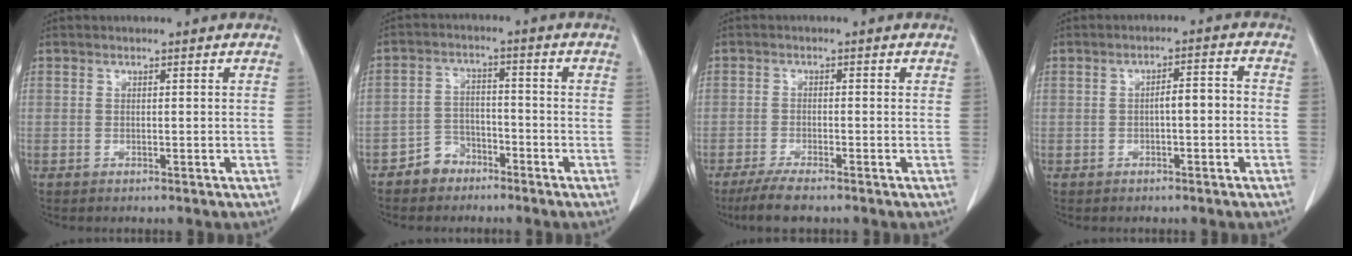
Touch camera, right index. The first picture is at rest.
{"total": 4.6, "force": [-3.3, 3.2, 0.3], "torque": [0.000, 0.013, -0.059]}
{"total": 4.1, "force": [-3.2, 0.9, 2.4], "torque": [-0.052, -0.007, -0.059]}
{"total": 3.2, "force": [-0.7, 0.9, 3.0], "torque": [-0.046, 0.015, -0.009]}